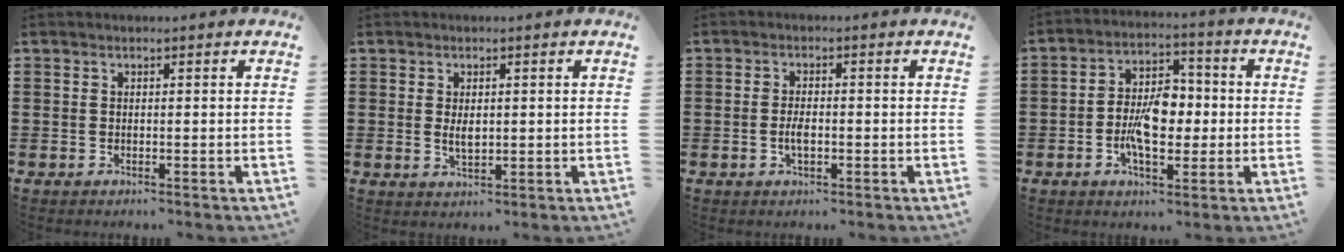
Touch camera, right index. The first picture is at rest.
{"total": 2.4, "force": [0.2, 1.0, 2.1], "torque": [-0.043, 0.002, 0.004]}
{"total": 2.7, "force": [-0.6, 1.0, 2.4], "torque": [-0.052, -0.003, -0.013]}
{"total": 7.6, "force": [-1.1, 4.2, 6.2], "torque": [-0.125, 0.003, -0.027]}